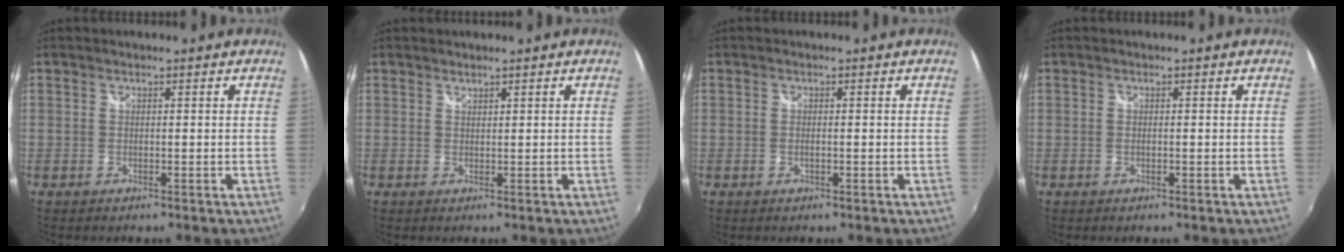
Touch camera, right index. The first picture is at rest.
{"total": 0.6, "force": [0.6, 0.1, 0.0], "torque": [0.001, 0.000, 0.012]}
{"total": 1.1, "force": [-0.2, 0.2, 1.0], "torque": [-0.022, -0.001, -0.005]}
{"total": 0.7, "force": [-0.1, 0.1, 0.7], "torque": [-0.015, 0.000, -0.003]}